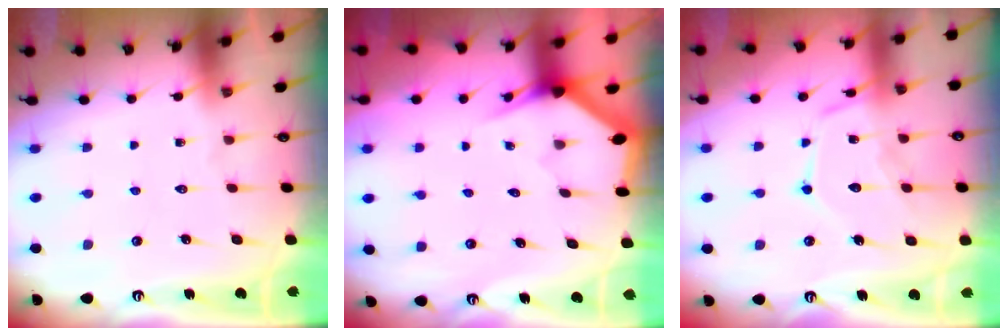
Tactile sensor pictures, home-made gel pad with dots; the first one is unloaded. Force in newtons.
{"total": 2.9, "press": 2.9, "slide": 0.1}
{"total": 14.3, "press": 14.2, "slide": 1.2}